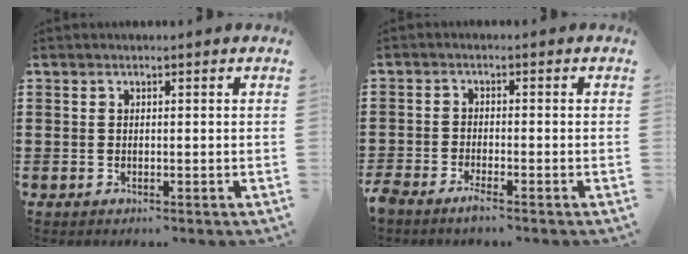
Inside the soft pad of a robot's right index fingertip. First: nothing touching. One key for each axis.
{"total": 2.2, "fx": -2.0, "fy": 0.0, "fz": 0.9, "tx": -0.030, "ty": -0.005, "tz": -0.042}